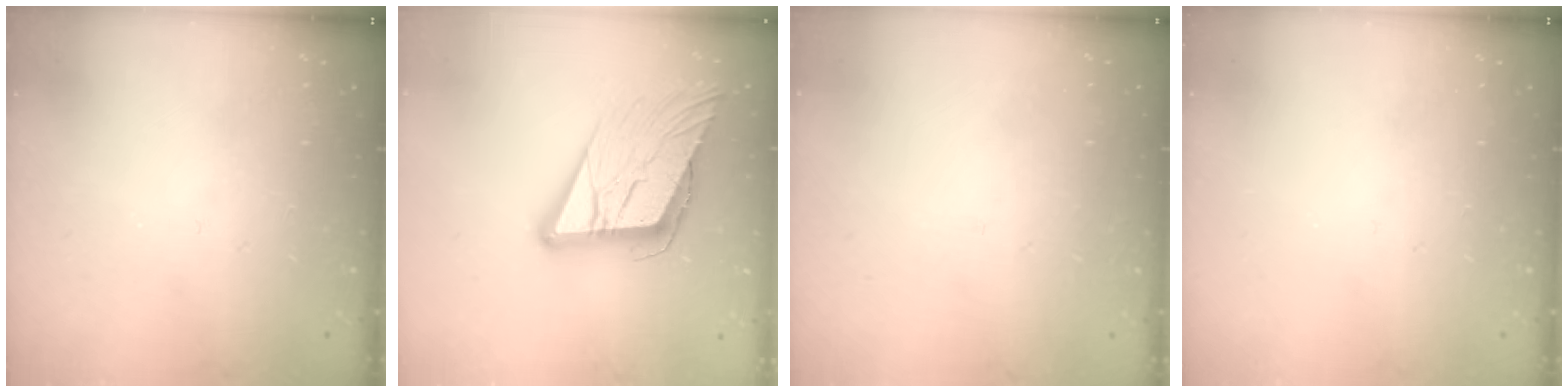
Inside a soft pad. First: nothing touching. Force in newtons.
{"total": 15.3, "press": 14.7, "slide": 4.1}
{"total": 1.5, "press": 1.5, "slide": 0.1}
{"total": 0.0}